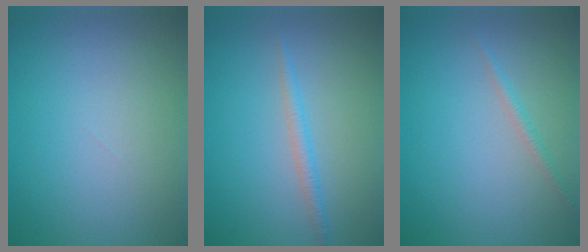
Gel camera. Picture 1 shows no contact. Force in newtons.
{"total": 1.5, "press": 1.5, "slide": 0.1}
{"total": 1.0, "press": 1.0, "slide": 0.1}